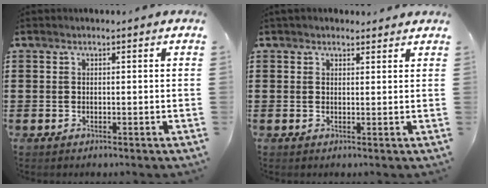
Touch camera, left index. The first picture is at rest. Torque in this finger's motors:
{"motor_torque": [2.07, -0.06, -0.34, -0.20]}